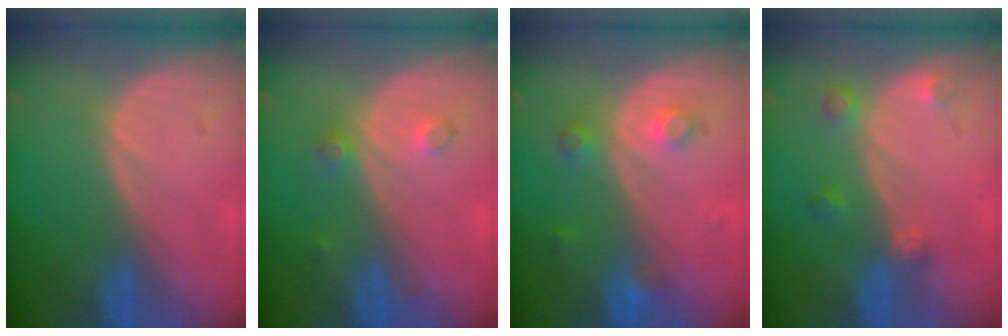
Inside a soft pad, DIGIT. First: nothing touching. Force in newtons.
{"total": 2.5, "press": 2.1, "slide": 1.3}
{"total": 3.3, "press": 3.1, "slide": 1.1}
{"total": 2.7, "press": 2.6, "slide": 0.5}